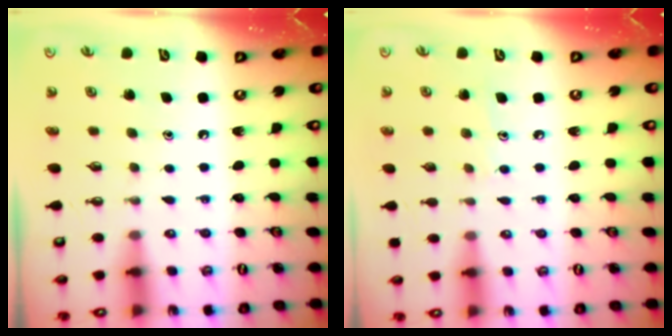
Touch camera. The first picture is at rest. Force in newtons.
{"total": 5.0, "press": 5.0, "slide": 0.6}